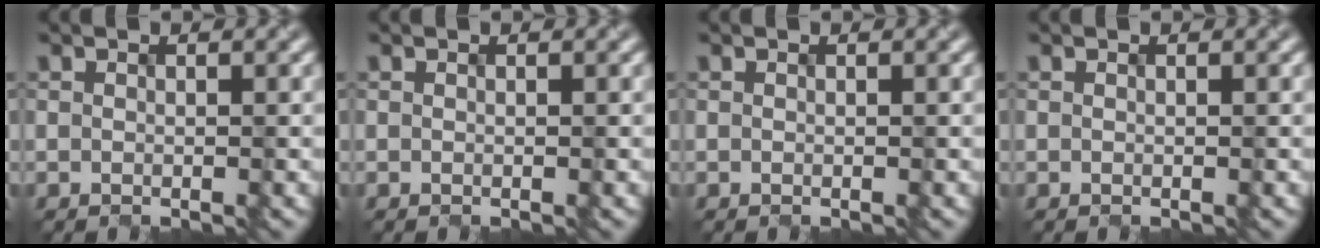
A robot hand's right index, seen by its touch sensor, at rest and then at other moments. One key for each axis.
{"total": 0.0}
{"total": 0.0}
{"total": 0.0}